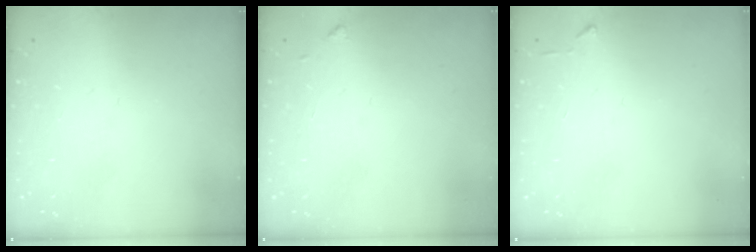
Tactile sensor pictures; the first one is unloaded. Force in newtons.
{"total": 4.5, "press": 4.4, "slide": 0.5}
{"total": 3.9, "press": 3.9, "slide": 0.5}